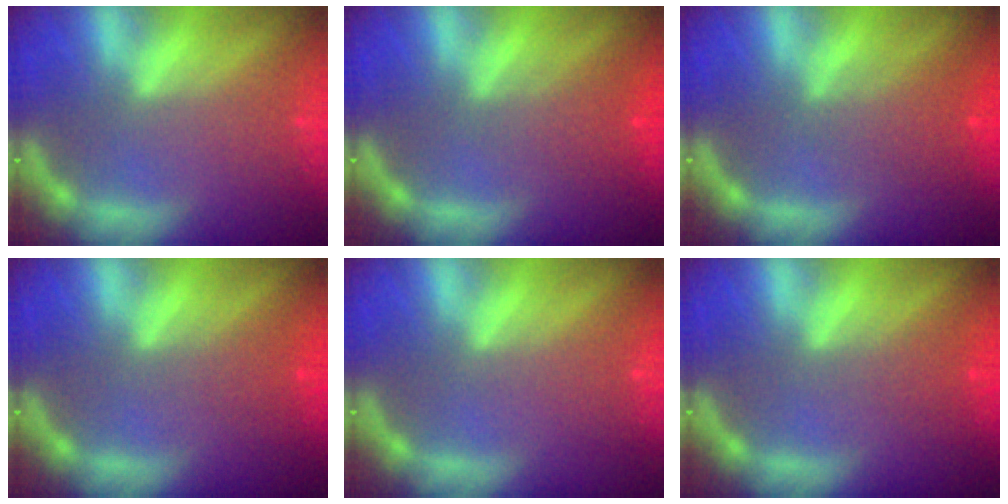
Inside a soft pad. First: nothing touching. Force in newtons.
{"total": 2.5}
{"total": 3.0}
{"total": 1.5}
{"total": 0.0}
{"total": 1.5}